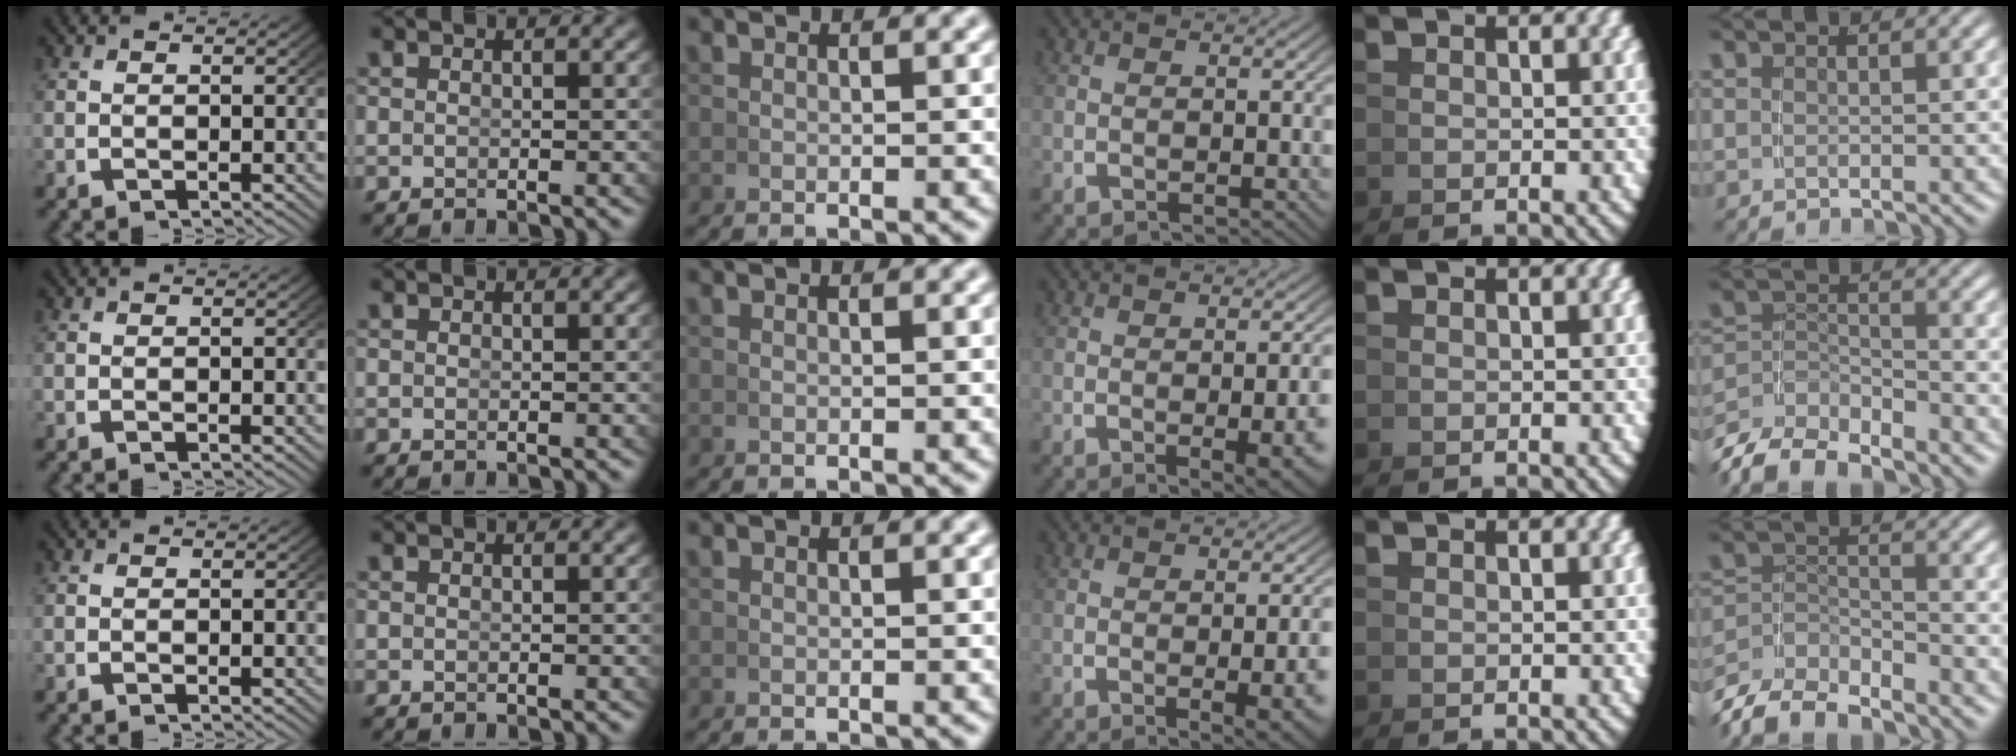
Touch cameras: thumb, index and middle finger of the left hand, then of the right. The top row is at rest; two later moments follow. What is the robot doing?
{"motion": "grasp_and_lifting", "object": "whiteboard"}